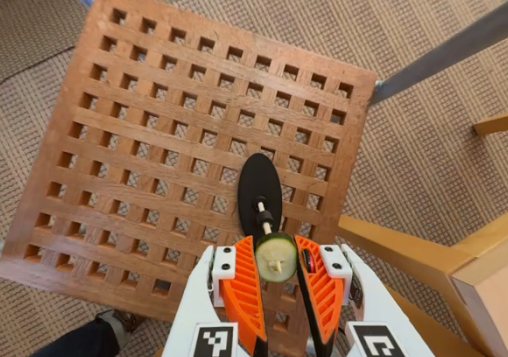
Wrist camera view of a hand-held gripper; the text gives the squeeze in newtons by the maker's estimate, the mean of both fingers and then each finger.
{"total": 9.6, "left": 9.7, "right": 9.4}